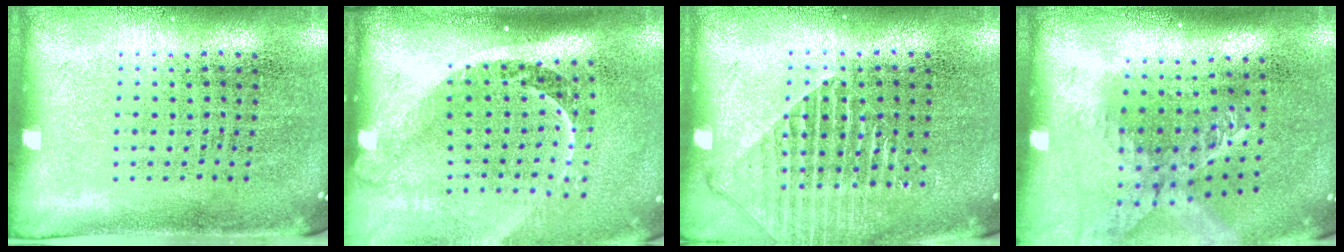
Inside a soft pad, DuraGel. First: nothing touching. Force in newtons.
{"total": 2.3, "press": 1.6, "slide": 1.7}
{"total": 1.3, "press": 1.3, "slide": 0.4}
{"total": 1.7, "press": 1.3, "slide": 1.0}